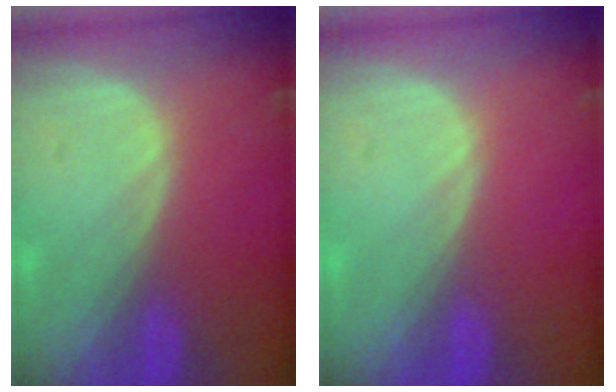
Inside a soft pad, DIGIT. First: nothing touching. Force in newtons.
{"total": 0.0}